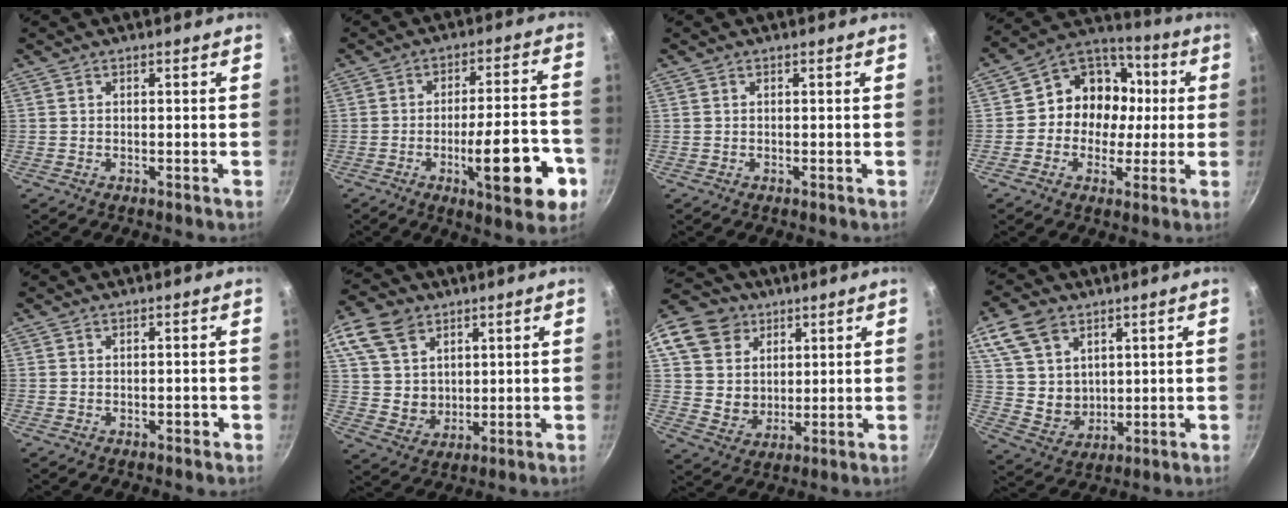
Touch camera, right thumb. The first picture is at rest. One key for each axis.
{"total": 17.1, "fx": -6.3, "fy": 4.9, "fz": 15.1, "tx": -0.184, "ty": 0.029, "tz": -0.085}
{"total": 0.0}
{"total": 13.8, "fx": 0.1, "fy": 12.0, "fz": 6.8, "tx": -0.058, "ty": 0.028, "tz": -0.018}
{"total": 0.7, "fx": -0.3, "fy": 0.5, "fz": 0.4, "tx": 0.000, "ty": 0.006, "tz": -0.003}
{"total": 14.2, "fx": 6.7, "fy": 10.7, "fz": 6.5, "tx": -0.109, "ty": -0.011, "tz": 0.134}
{"total": 15.1, "fx": 6.4, "fy": 12.4, "fz": 5.7, "tx": -0.090, "ty": -0.002, "tz": 0.120}
{"total": 12.6, "fx": 5.9, "fy": 9.3, "fz": 6.1, "tx": -0.088, "ty": -0.018, "tz": 0.127}